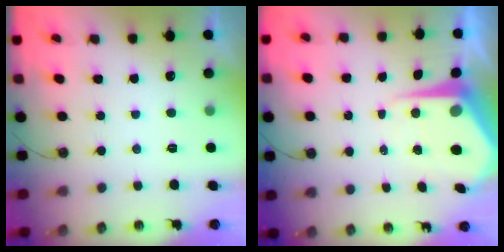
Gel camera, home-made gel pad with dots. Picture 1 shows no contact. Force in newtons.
{"total": 8.3, "press": 8.2, "slide": 0.8}